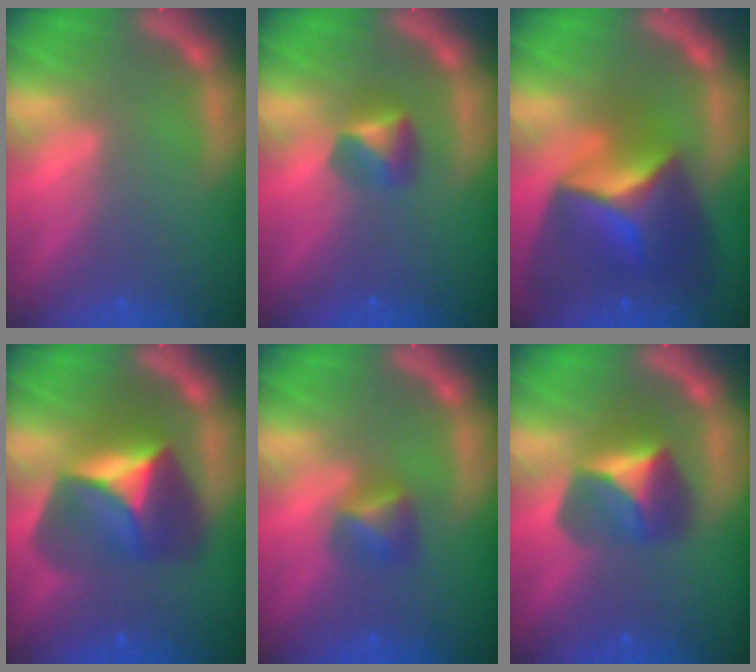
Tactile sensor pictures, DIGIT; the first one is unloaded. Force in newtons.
{"total": 2.4}
{"total": 10.0}
{"total": 7.9}
{"total": 2.4}
{"total": 4.9}